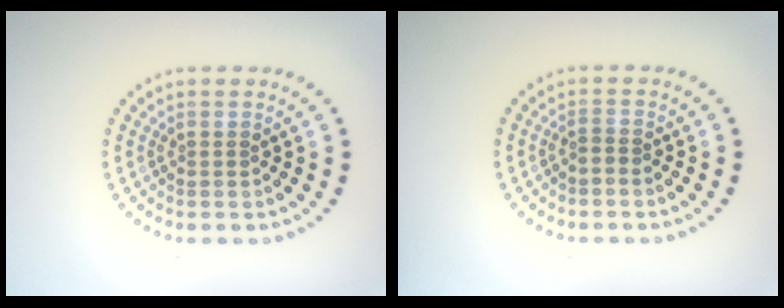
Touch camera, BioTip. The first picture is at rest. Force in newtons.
{"total": 0.6, "press": 0.3, "slide": 0.5}